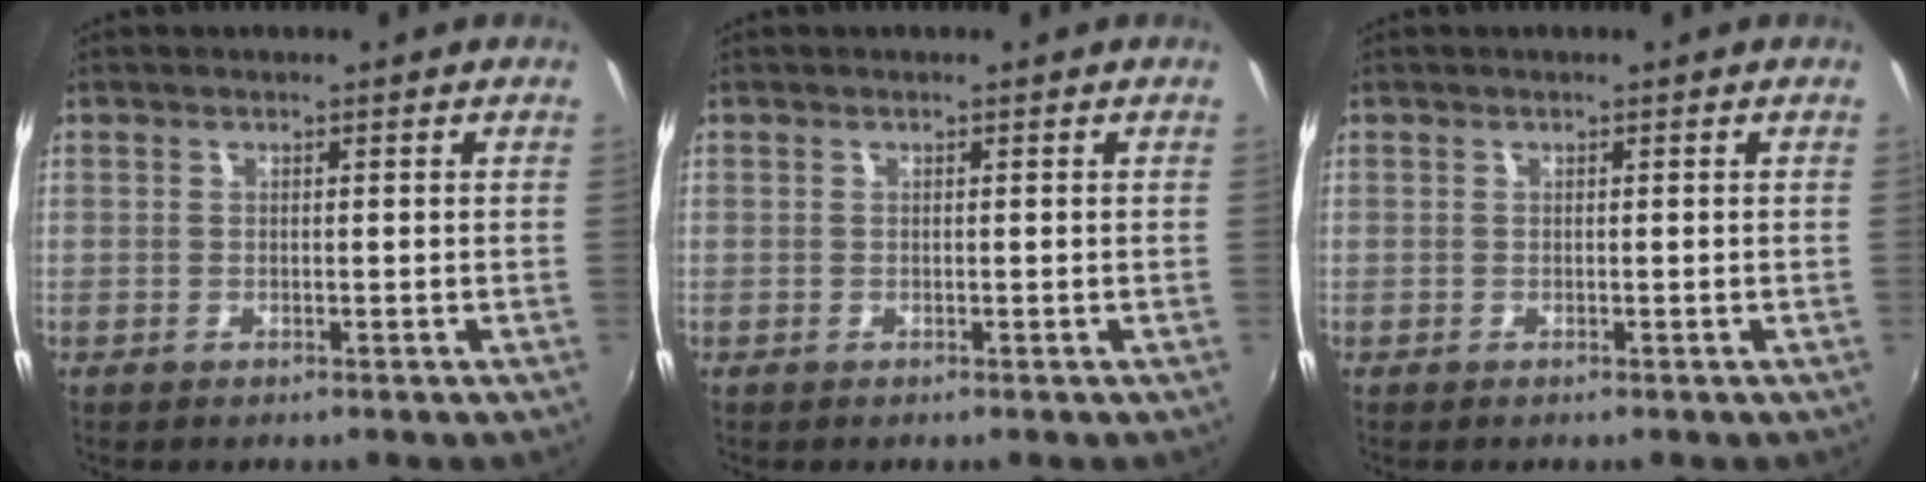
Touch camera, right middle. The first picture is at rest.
{"total": 0.0}
{"total": 0.0}